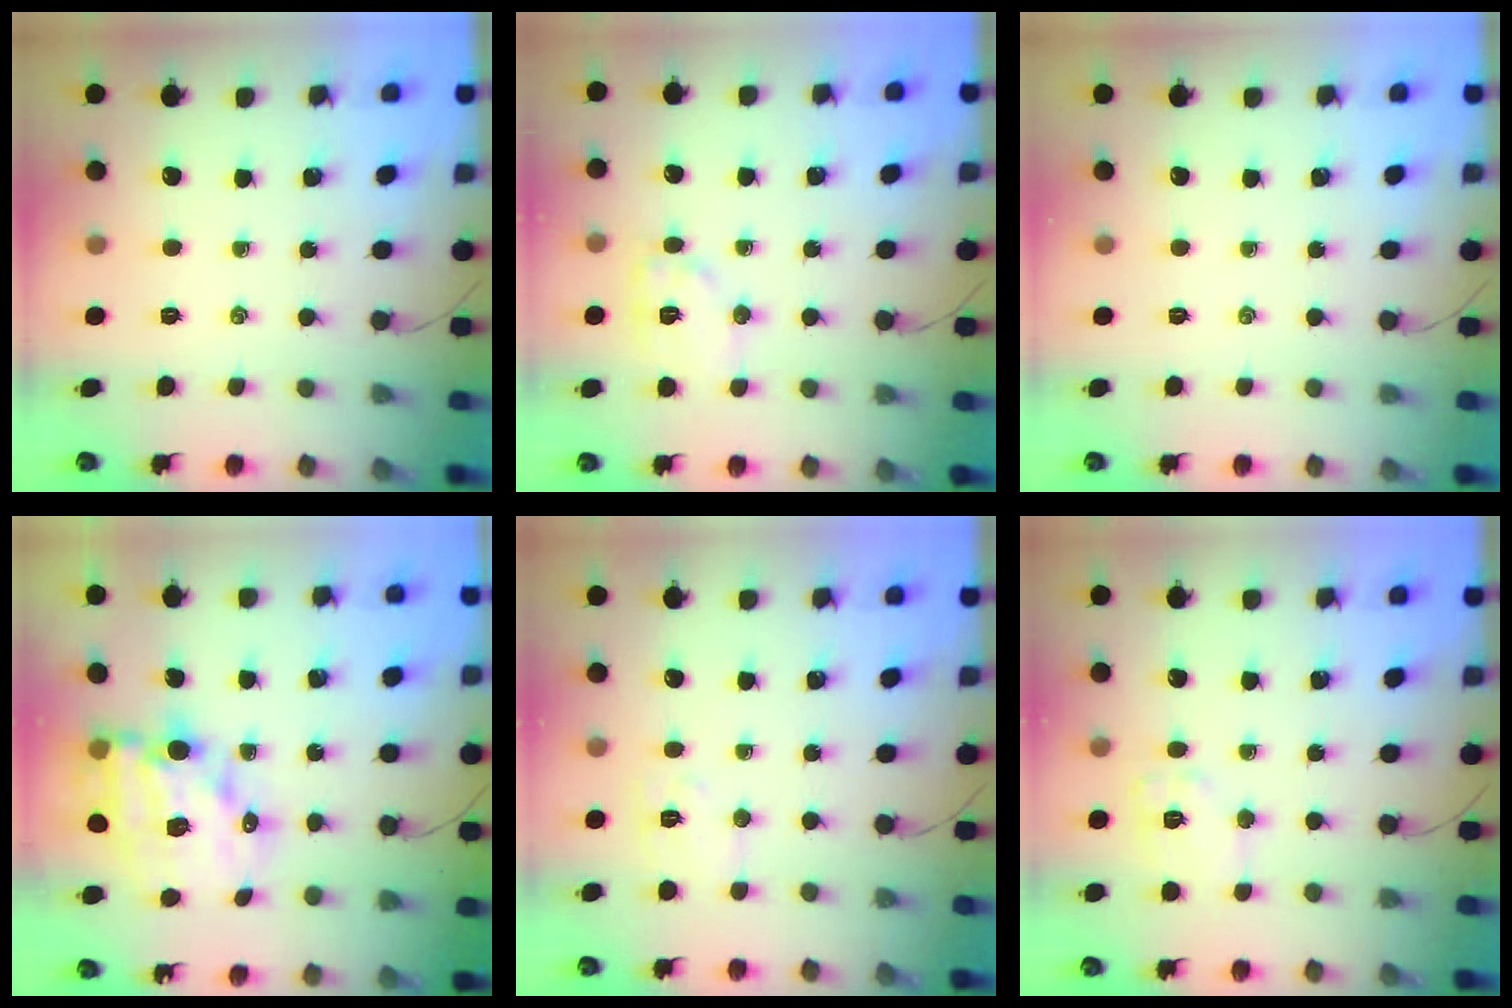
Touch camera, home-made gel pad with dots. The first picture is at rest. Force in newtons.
{"total": 10.0, "press": 10.0, "slide": 0.2}
{"total": 0.0}
{"total": 15.9, "press": 15.4, "slide": 3.8}
{"total": 6.8, "press": 6.7, "slide": 0.9}
{"total": 8.6, "press": 8.6, "slide": 0.4}